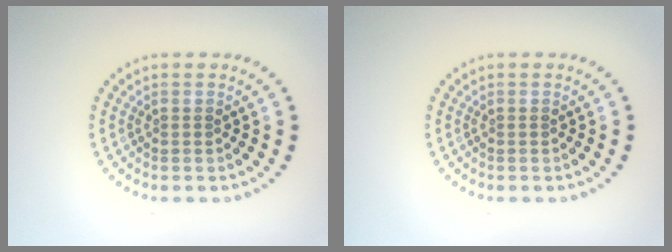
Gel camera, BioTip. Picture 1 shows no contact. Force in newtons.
{"total": 0.0}